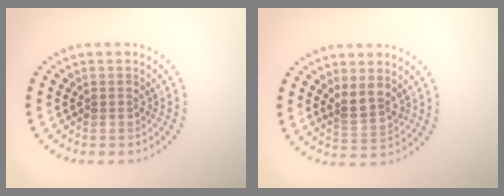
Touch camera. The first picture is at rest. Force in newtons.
{"total": 2.2, "press": 1.9, "slide": 1.1}